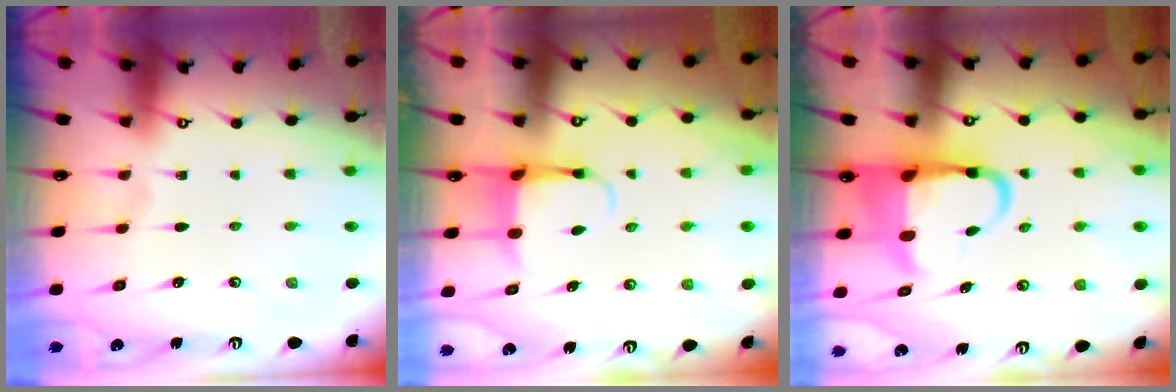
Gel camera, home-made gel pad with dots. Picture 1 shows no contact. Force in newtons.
{"total": 4.2, "press": 4.1, "slide": 0.6}
{"total": 9.3, "press": 9.2, "slide": 1.5}